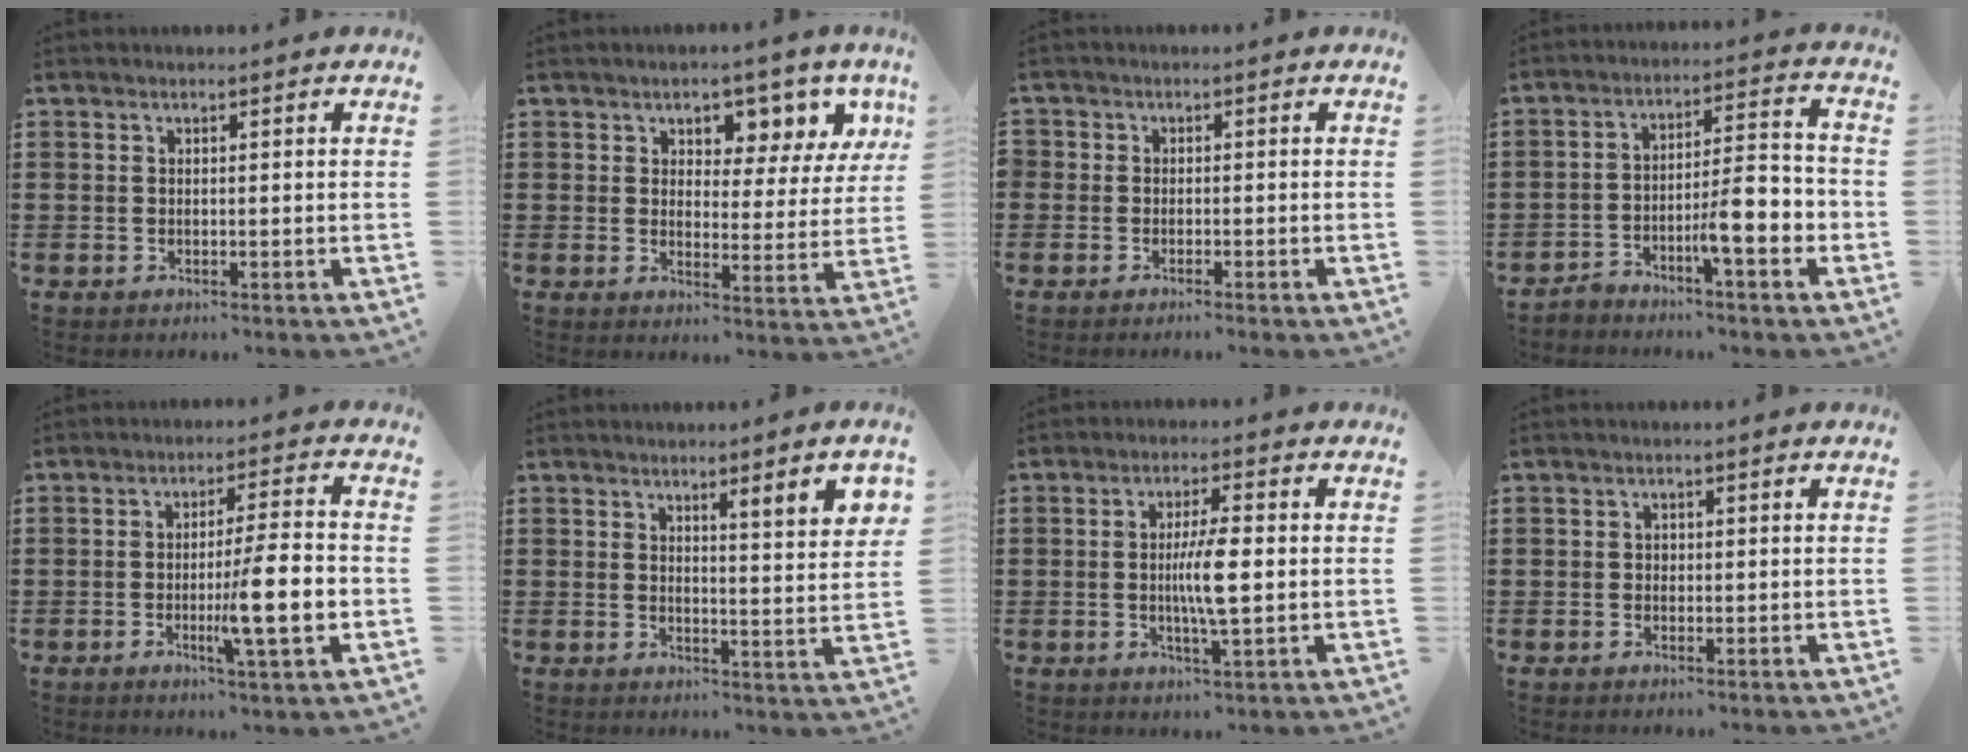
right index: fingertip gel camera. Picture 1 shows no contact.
{"total": 5.5, "force": [4.4, 2.8, 1.9], "torque": [-0.042, -0.023, 0.071]}
{"total": 1.2, "force": [-1.1, 0.6, 0.0], "torque": [-0.003, 0.006, -0.025]}
{"total": 7.6, "force": [-4.2, 1.5, 6.1], "torque": [-0.092, 0.005, -0.075]}
{"total": 10.1, "force": [-2.4, 1.0, 9.8], "torque": [-0.150, -0.009, -0.040]}
{"total": 4.1, "force": [2.4, 0.1, 3.4], "torque": [-0.064, -0.002, 0.037]}
{"total": 6.4, "force": [-0.3, 0.9, 6.3], "torque": [-0.117, -0.005, -0.012]}
{"total": 0.5, "force": [0.1, 0.5, 0.2], "torque": [-0.006, 0.002, 0.001]}